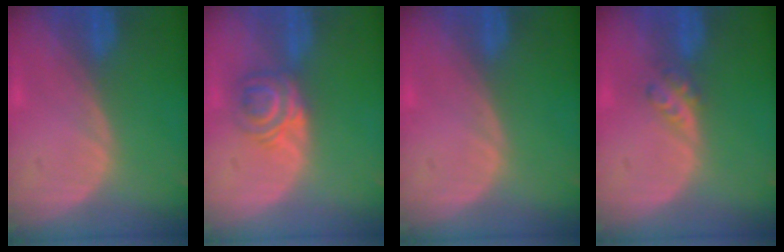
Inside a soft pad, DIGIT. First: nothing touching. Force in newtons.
{"total": 5.9, "press": 4.8, "slide": 3.4}
{"total": 0.0}
{"total": 2.9, "press": 2.5, "slide": 1.5}